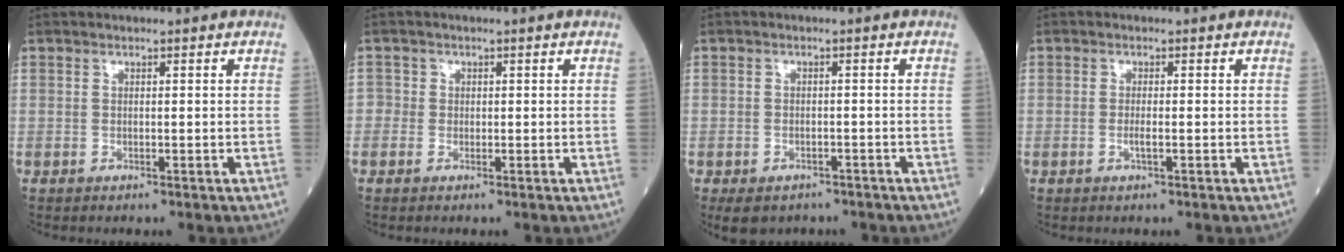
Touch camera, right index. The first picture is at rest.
{"total": 1.3, "force": [-0.3, 1.3, 0.1], "torque": [0.010, 0.005, -0.010]}
{"total": 5.5, "force": [-4.1, 3.4, 1.3], "torque": [-0.013, 0.005, -0.057]}
{"total": 1.3, "force": [-0.4, -0.1, 1.2], "torque": [-0.025, -0.003, -0.007]}